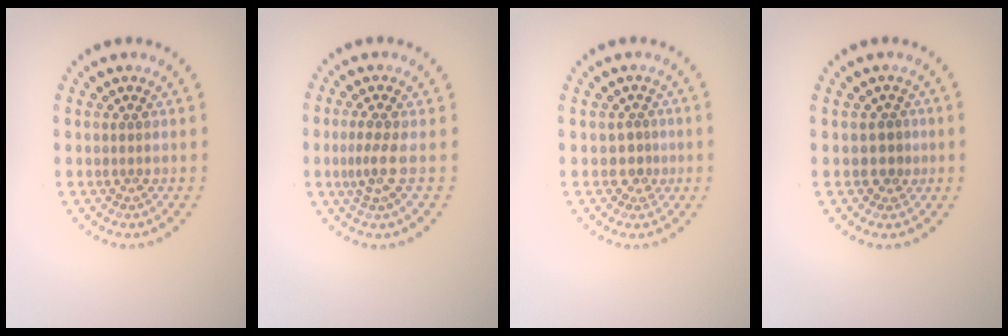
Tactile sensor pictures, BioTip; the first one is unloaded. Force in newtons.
{"total": 2.1, "press": 1.4, "slide": 1.6}
{"total": 1.7, "press": 1.2, "slide": 1.2}
{"total": 1.6, "press": 1.4, "slide": 0.8}